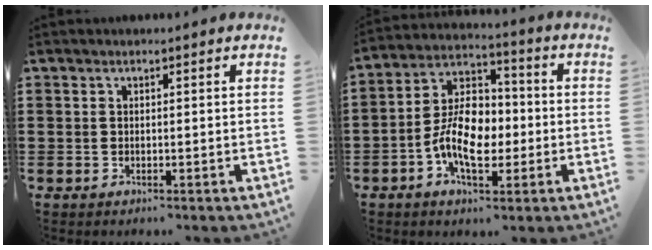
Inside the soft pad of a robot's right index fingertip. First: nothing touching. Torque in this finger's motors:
{"motor_torque": [2.14, 0.00, 1.05, 0.21]}